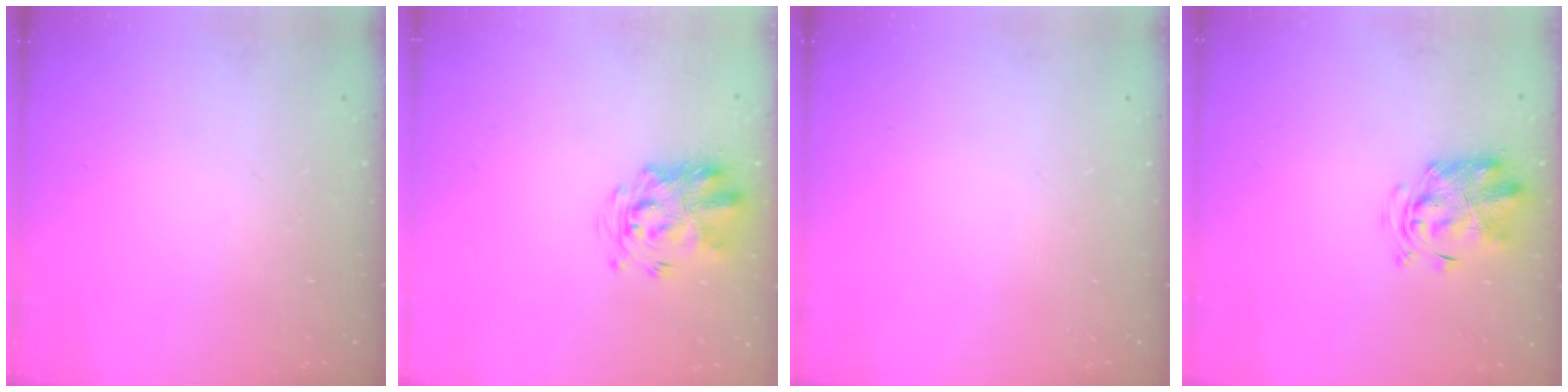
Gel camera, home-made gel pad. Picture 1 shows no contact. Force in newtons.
{"total": 3.8, "press": 3.7, "slide": 0.7}
{"total": 0.0}
{"total": 2.9, "press": 2.9, "slide": 0.6}